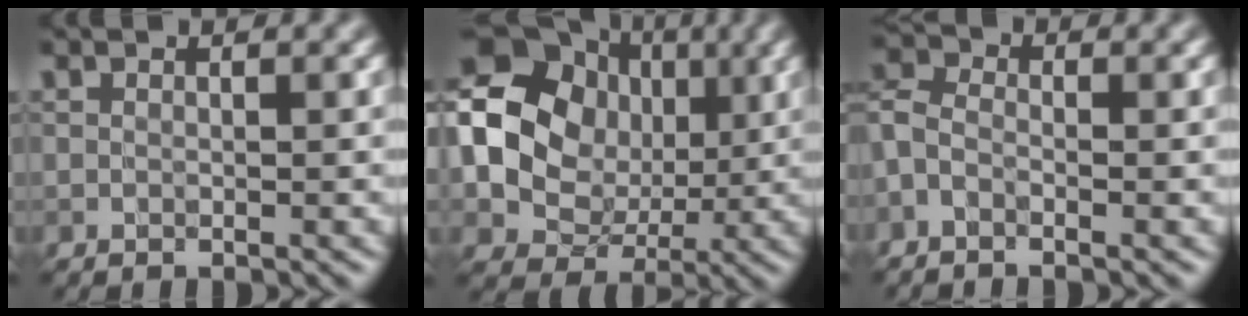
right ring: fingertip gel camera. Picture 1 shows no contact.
{"total": 15.6, "force": [2.6, 13.3, 7.7], "torque": [-0.177, 0.036, 0.040]}
{"total": 1.8, "force": [-1.5, 0.6, 0.6], "torque": [-0.025, 0.008, -0.025]}